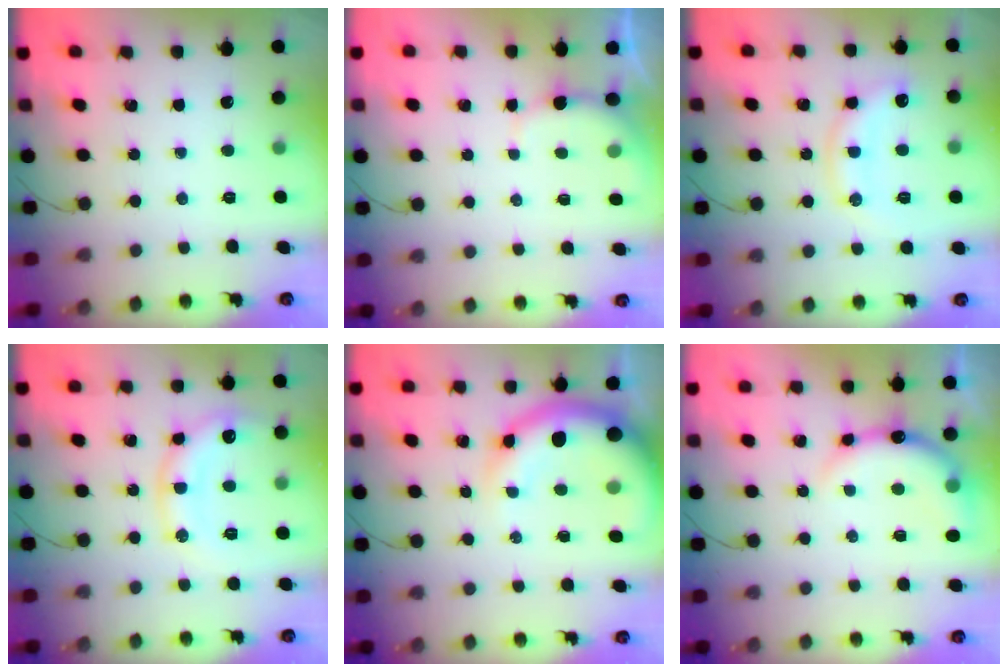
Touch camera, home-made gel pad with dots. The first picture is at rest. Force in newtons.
{"total": 2.8, "press": 2.7, "slide": 0.7}
{"total": 13.1, "press": 13.1, "slide": 0.5}
{"total": 11.9, "press": 11.8, "slide": 0.9}
{"total": 10.0, "press": 9.5, "slide": 3.0}
{"total": 8.5, "press": 8.5, "slide": 0.8}